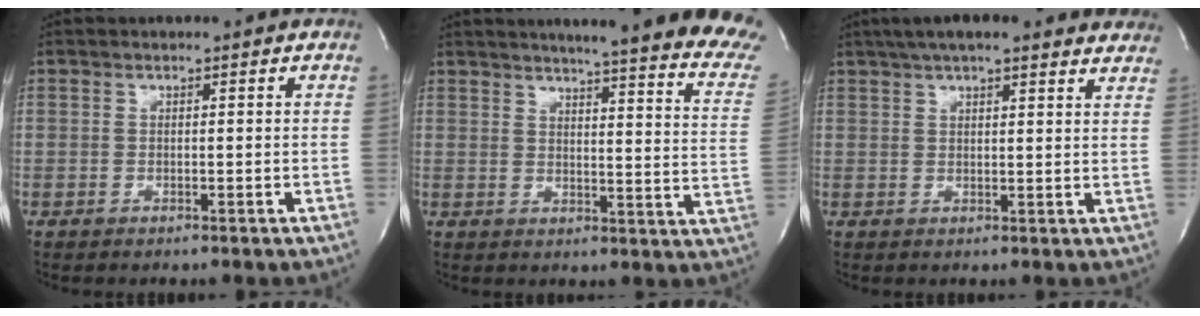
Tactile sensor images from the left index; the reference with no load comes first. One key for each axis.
{"total": 25.9, "fx": 22.4, "fy": 1.6, "fz": 12.8, "tx": -0.153, "ty": -0.082, "tz": 0.252}
{"total": 18.1, "fx": 15.3, "fy": 3.6, "fz": 8.9, "tx": -0.129, "ty": 0.045, "tz": 0.191}